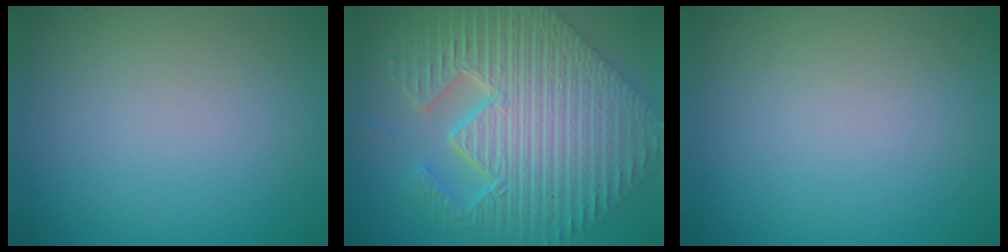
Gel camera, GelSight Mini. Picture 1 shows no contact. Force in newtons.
{"total": 11.1, "press": 8.1, "slide": 7.6}
{"total": 0.0}